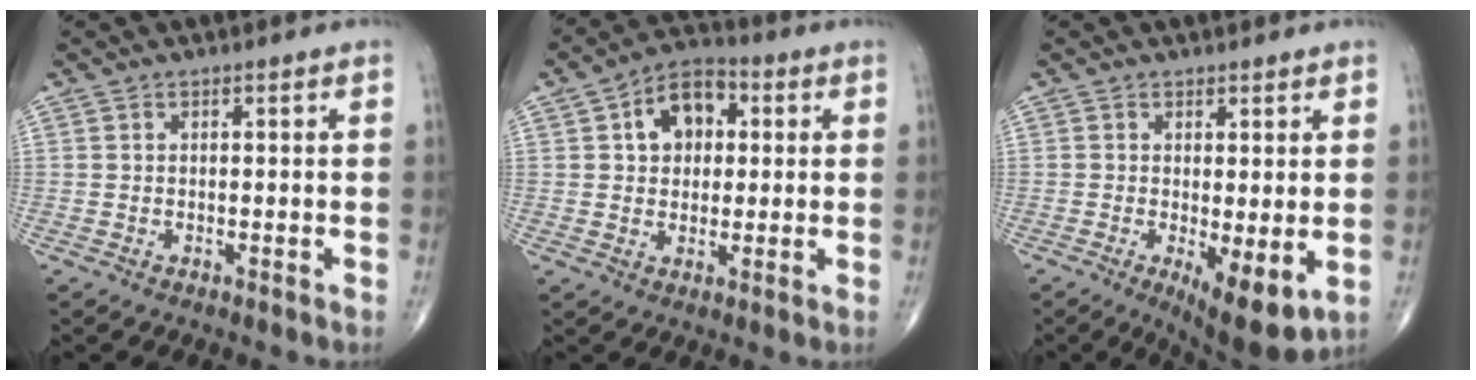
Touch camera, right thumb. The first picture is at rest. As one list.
[{"total": 9.8, "force": [2.4, 6.9, 6.6], "torque": [-0.079, 0.014, 0.030]}, {"total": 8.2, "force": [-1.6, 2.7, 7.6], "torque": [-0.113, -0.025, -0.017]}]